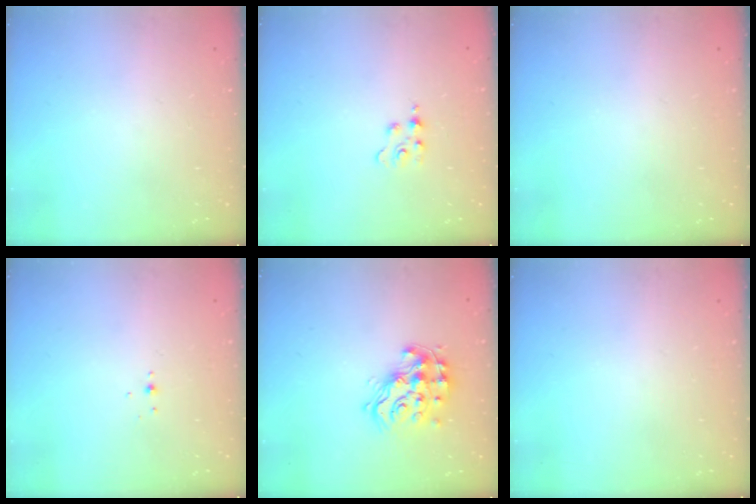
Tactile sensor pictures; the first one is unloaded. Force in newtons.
{"total": 1.8, "press": 1.8, "slide": 0.3}
{"total": 0.0}
{"total": 3.0, "press": 2.9, "slide": 0.8}
{"total": 13.9, "press": 13.9, "slide": 0.6}
{"total": 0.0}